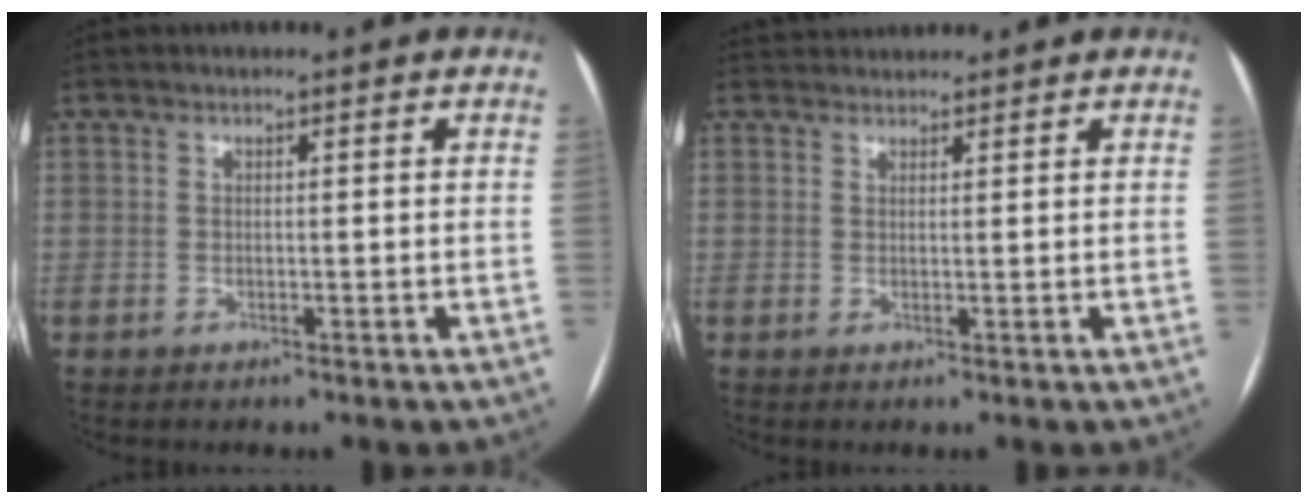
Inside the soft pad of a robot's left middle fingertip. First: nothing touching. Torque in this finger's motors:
{"motor_torque": [0.13, -0.12, -0.12, -0.02]}